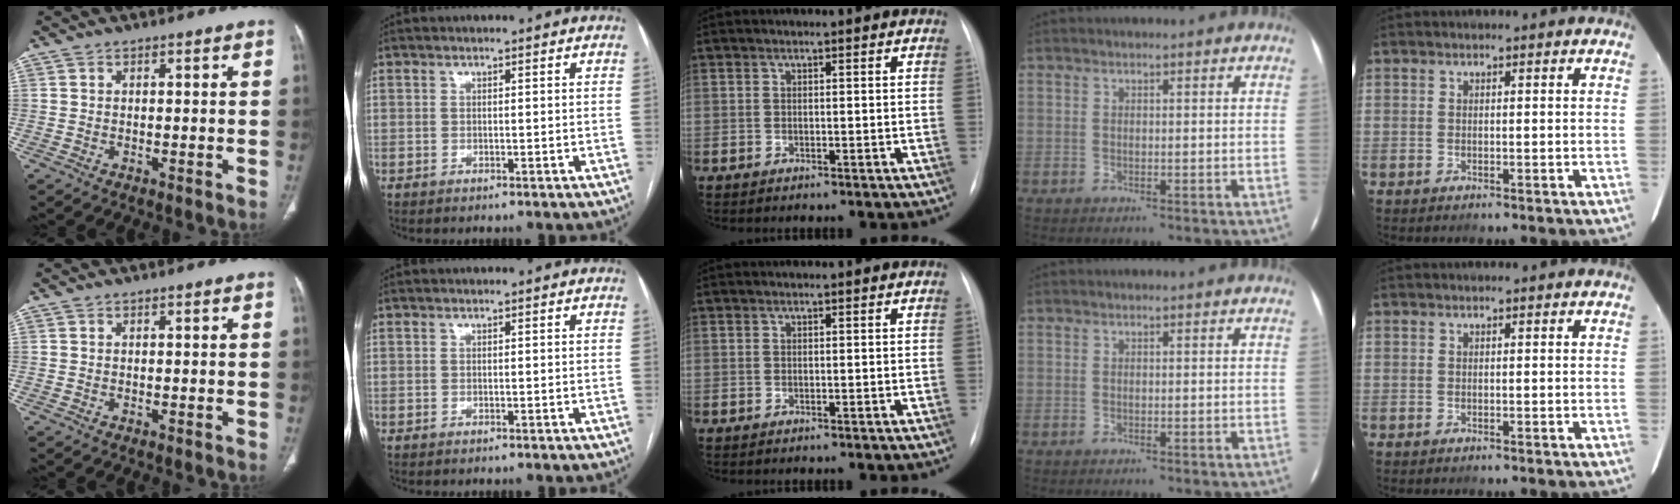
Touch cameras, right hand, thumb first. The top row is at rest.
{}